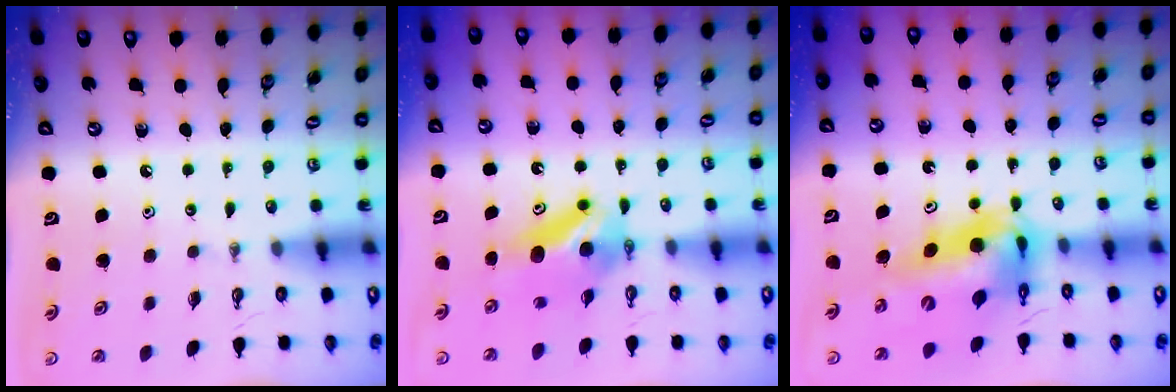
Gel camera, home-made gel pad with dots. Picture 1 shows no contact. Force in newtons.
{"total": 6.5, "press": 6.4, "slide": 1.3}
{"total": 13.7, "press": 13.6, "slide": 1.3}